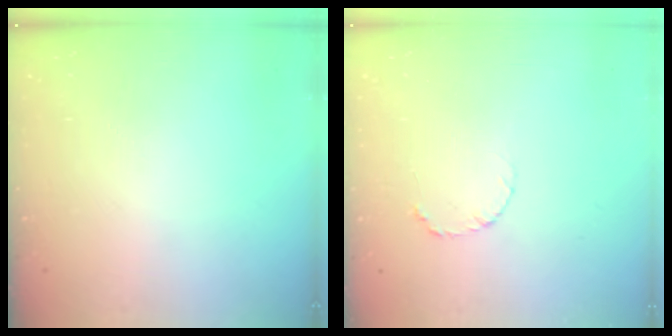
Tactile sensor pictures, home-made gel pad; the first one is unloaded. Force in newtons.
{"total": 3.9, "press": 3.8, "slide": 0.5}